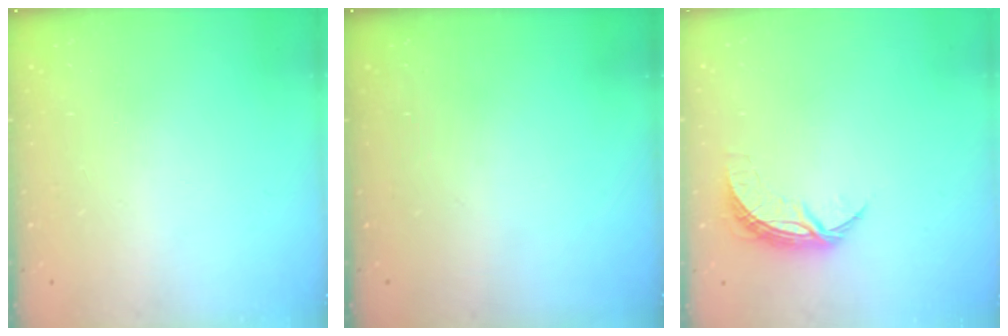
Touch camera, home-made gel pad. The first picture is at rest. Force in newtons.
{"total": 0.0}
{"total": 6.8, "press": 6.8, "slide": 0.5}